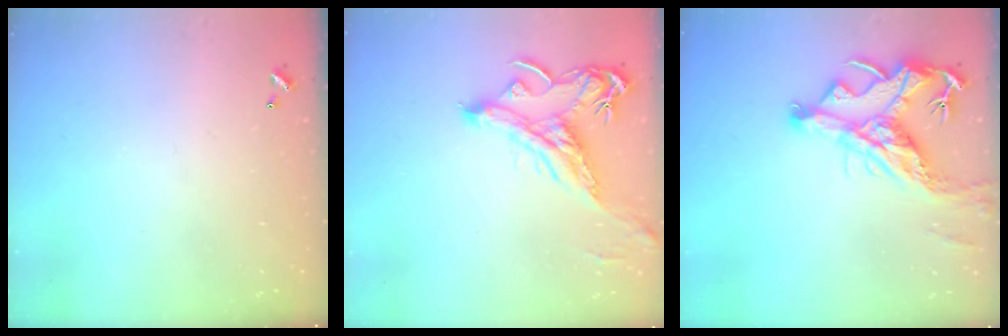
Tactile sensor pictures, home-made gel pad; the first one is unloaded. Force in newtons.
{"total": 1.4, "press": 0.8, "slide": 1.1}
{"total": 11.8, "press": 11.6, "slide": 1.9}